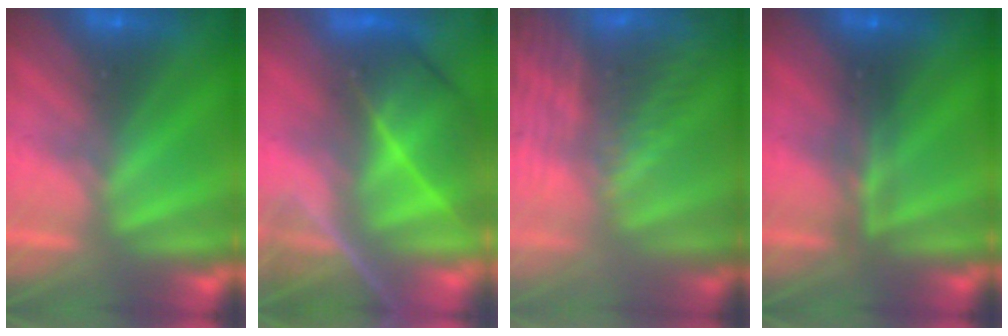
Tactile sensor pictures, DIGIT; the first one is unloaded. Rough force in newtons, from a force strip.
{"total": 7.4}
{"total": 8.7}
{"total": 2.3}